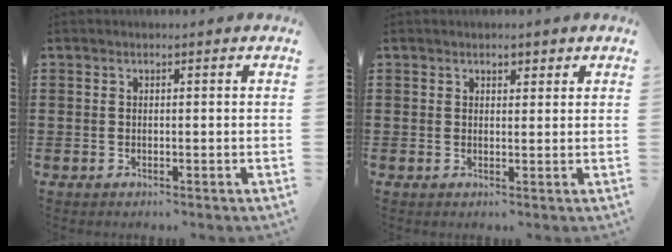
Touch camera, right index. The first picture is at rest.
{"total": 1.3, "force": [1.0, 0.7, 0.3], "torque": [-0.001, 0.002, 0.018]}